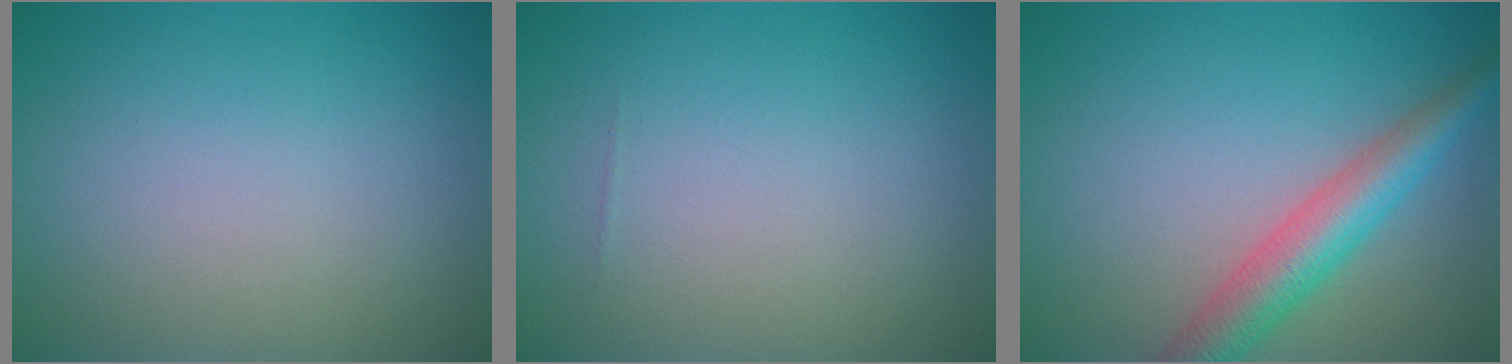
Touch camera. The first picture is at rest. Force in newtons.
{"total": 0.0}
{"total": 4.8, "press": 4.8, "slide": 0.2}